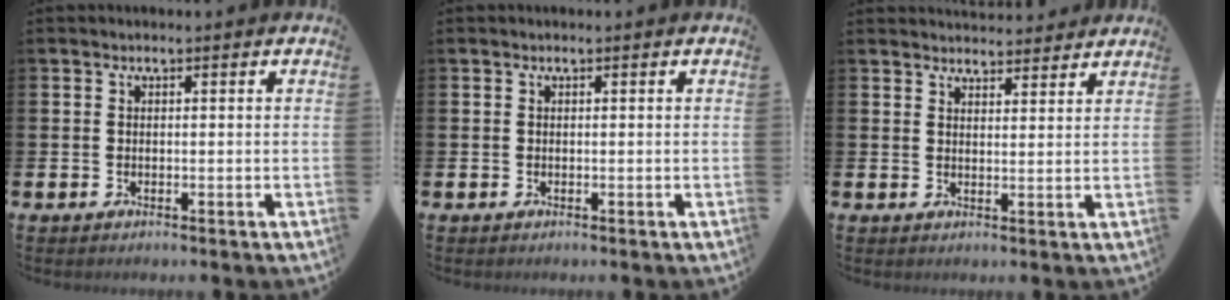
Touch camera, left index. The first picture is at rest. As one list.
[{"total": 0.0}, {"total": 3.5, "force": [3.5, 0.5, -0.3], "torque": [0.009, -0.024, 0.061]}]